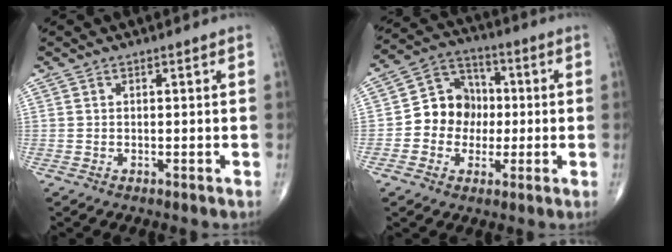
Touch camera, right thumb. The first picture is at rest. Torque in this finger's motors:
{"motor_torque": [1.12, 1.07, 0.61, -0.41, 0.03]}